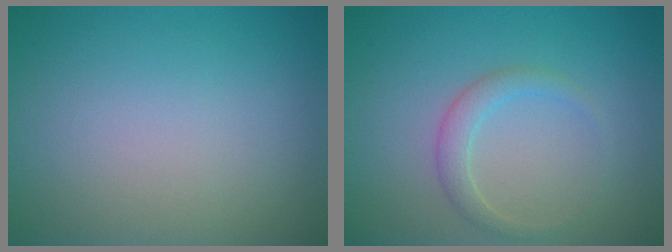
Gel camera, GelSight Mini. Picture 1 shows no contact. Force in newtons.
{"total": 1.9, "press": 1.9, "slide": 0.0}